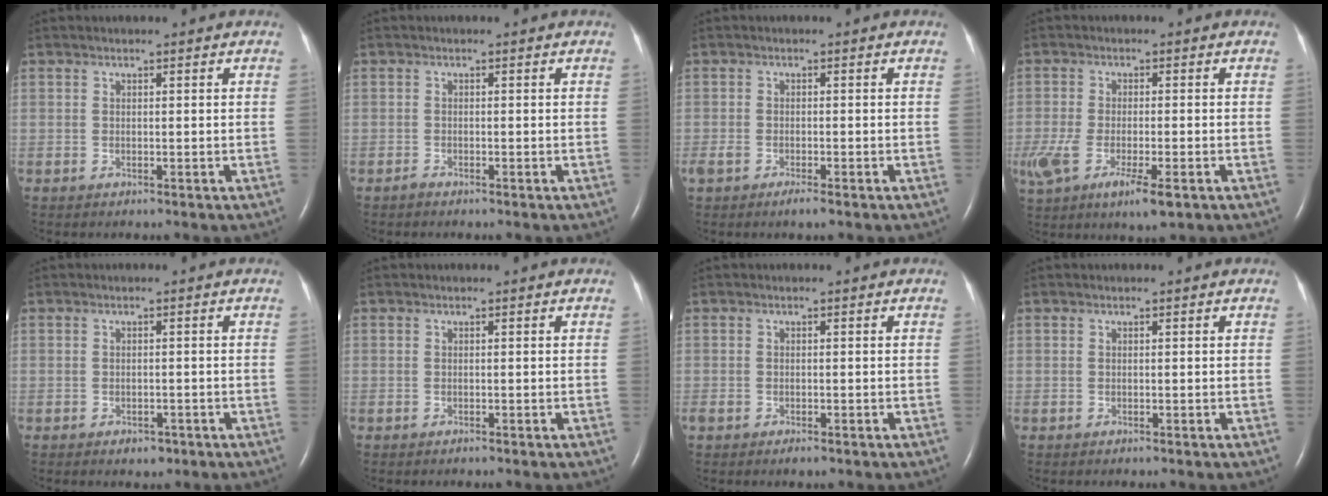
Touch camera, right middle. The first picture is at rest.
{"total": 0.5, "force": [-0.5, 0.1, 0.1], "torque": [-0.007, -0.002, -0.012]}
{"total": 2.7, "force": [-1.9, 0.7, 1.8], "torque": [-0.039, -0.006, -0.031]}
{"total": 11.2, "force": [-5.7, 3.6, 9.0], "torque": [-0.185, -0.033, -0.095]}
{"total": 1.8, "force": [-1.1, 1.1, 0.9], "torque": [-0.014, 0.001, -0.008]}
{"total": 0.0}
{"total": 1.8, "force": [-1.2, 0.8, 1.0], "torque": [-0.019, -0.002, -0.014]}
{"total": 0.0}